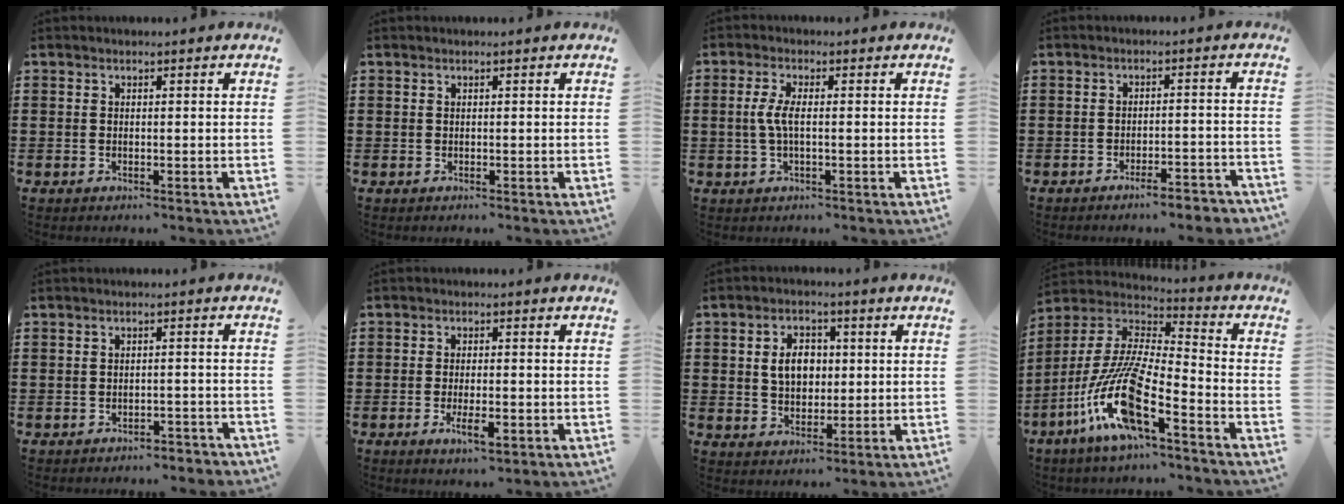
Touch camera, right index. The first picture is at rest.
{"total": 0.0}
{"total": 3.7, "force": [-0.2, 1.0, 3.5], "torque": [-0.086, -0.006, -0.012]}
{"total": 3.4, "force": [-3.0, 0.1, 1.5], "torque": [-0.026, -0.001, -0.059]}
{"total": 2.0, "force": [-2.0, 0.4, 0.2], "torque": [-0.010, 0.001, -0.041]}
{"total": 4.5, "force": [-1.8, 1.5, 3.9], "torque": [-0.076, -0.003, -0.035]}
{"total": 5.4, "force": [0.6, 3.9, 3.6], "torque": [-0.066, 0.008, 0.004]}
{"total": 13.5, "force": [-8.0, 2.2, 10.6], "torque": [-0.240, -0.016, -0.163]}